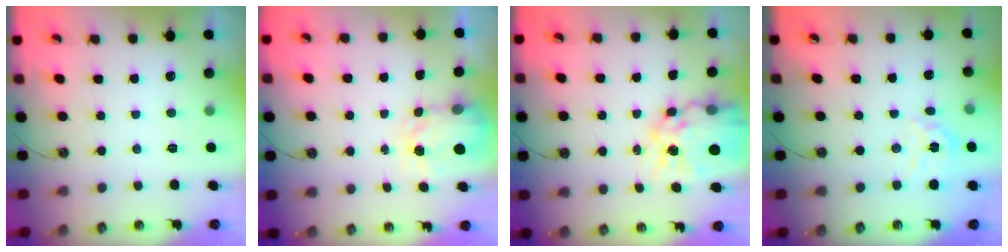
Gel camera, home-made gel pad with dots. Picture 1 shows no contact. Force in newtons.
{"total": 3.9, "press": 3.8, "slide": 0.6}
{"total": 17.0, "press": 16.9, "slide": 1.8}
{"total": 7.8, "press": 7.7, "slide": 0.7}